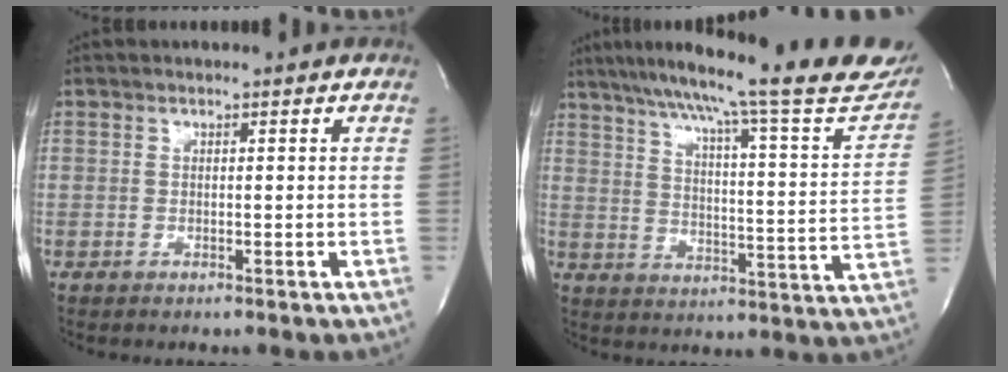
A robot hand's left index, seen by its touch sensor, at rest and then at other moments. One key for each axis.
{"total": 27.3, "fx": 22.8, "fy": 2.2, "fz": 14.8, "tx": -0.229, "ty": -0.033, "tz": 0.288}